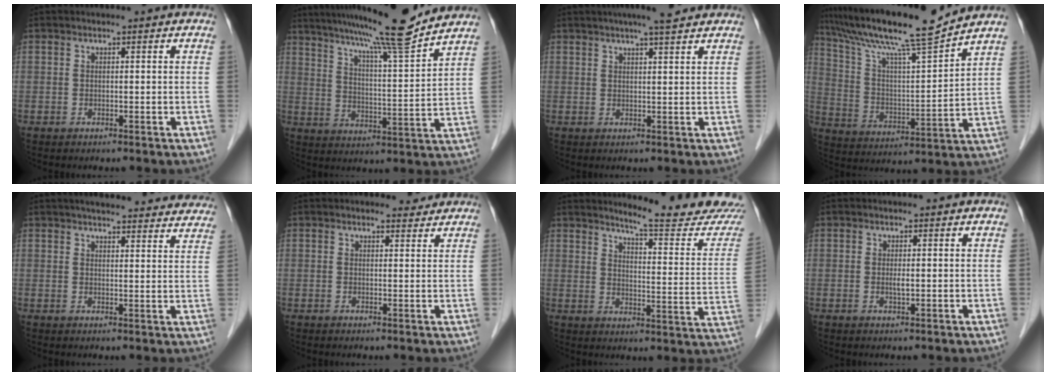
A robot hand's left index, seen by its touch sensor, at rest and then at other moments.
{"total": 14.6, "force": [12.7, -1.3, 7.1], "torque": [-0.121, -0.003, 0.192]}
{"total": 6.5, "force": [5.3, 0.4, 3.8], "torque": [-0.057, 0.022, 0.075]}
{"total": 16.5, "force": [14.1, -0.6, 8.6], "torque": [-0.159, 0.007, 0.240]}
{"total": 21.2, "force": [19.5, 3.9, 7.2], "torque": [-0.084, -0.002, 0.227]}
{"total": 2.1, "force": [2.0, 0.8, 0.1], "torque": [-0.005, -0.003, 0.023]}
{"total": 16.5, "force": [15.7, -0.7, 5.2], "torque": [-0.073, -0.102, 0.186]}
{"total": 1.0, "force": [0.0, 0.2, 1.0], "torque": [-0.021, -0.003, 0.001]}